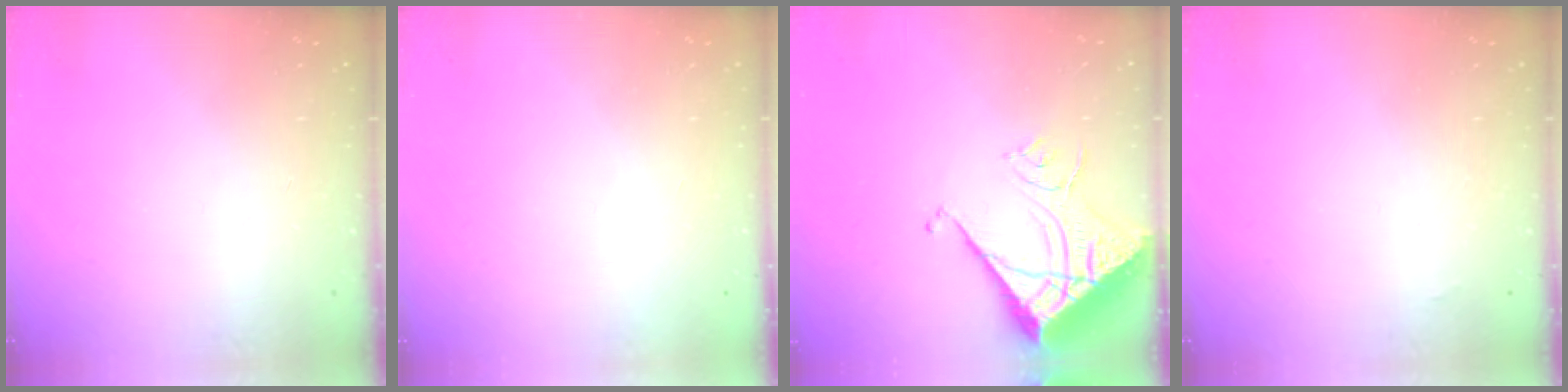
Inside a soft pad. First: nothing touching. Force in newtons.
{"total": 1.5, "press": 1.5, "slide": 0.1}
{"total": 11.6, "press": 11.5, "slide": 1.4}
{"total": 1.3, "press": 1.3, "slide": 0.2}